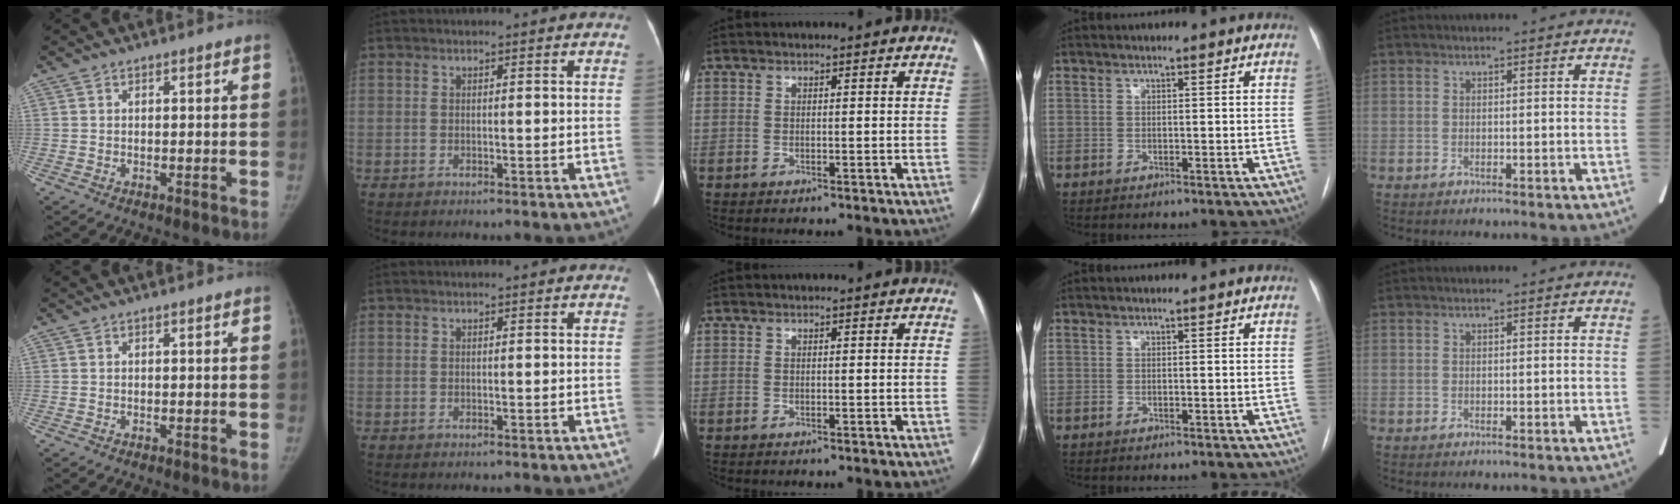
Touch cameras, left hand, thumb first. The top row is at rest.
{}